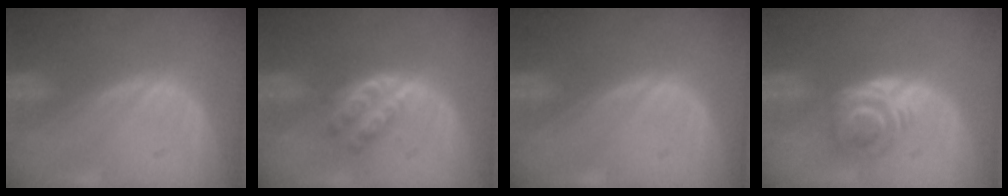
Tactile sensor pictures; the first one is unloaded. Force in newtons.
{"total": 4.2, "press": 4.2, "slide": 0.1}
{"total": 0.0}
{"total": 6.1, "press": 5.0, "slide": 3.5}